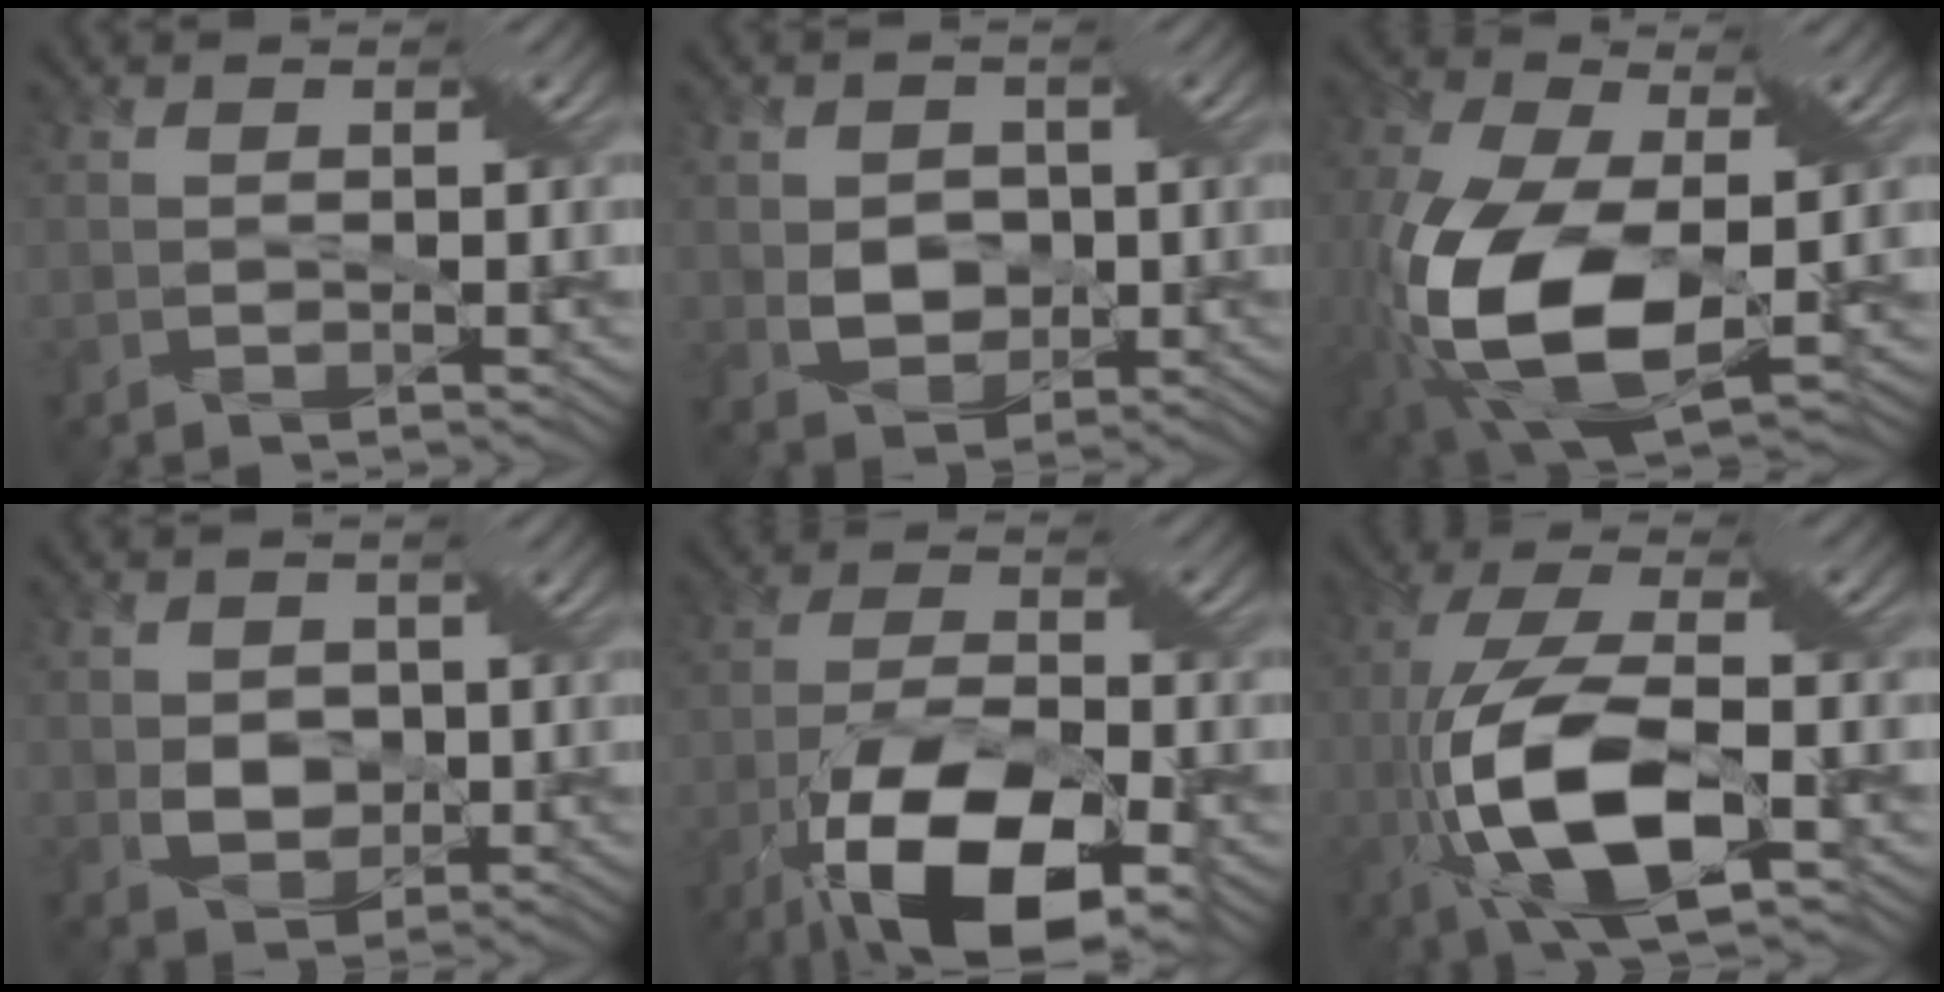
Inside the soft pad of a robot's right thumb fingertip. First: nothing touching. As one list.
[{"total": 4.3, "force": [0.3, 3.4, 2.5], "torque": [-0.079, -0.008, 0.001]}, {"total": 15.5, "force": [-2.7, 8.1, 12.9], "torque": [-0.313, -0.040, -0.040]}, {"total": 4.1, "force": [0.3, 3.3, 2.4], "torque": [-0.069, -0.007, -0.001]}, {"total": 15.9, "force": [-8.5, 6.2, 12.0], "torque": [-0.243, -0.024, -0.151]}, {"total": 13.7, "force": [-3.8, 4.7, 12.3], "torque": [-0.278, -0.008, -0.075]}]